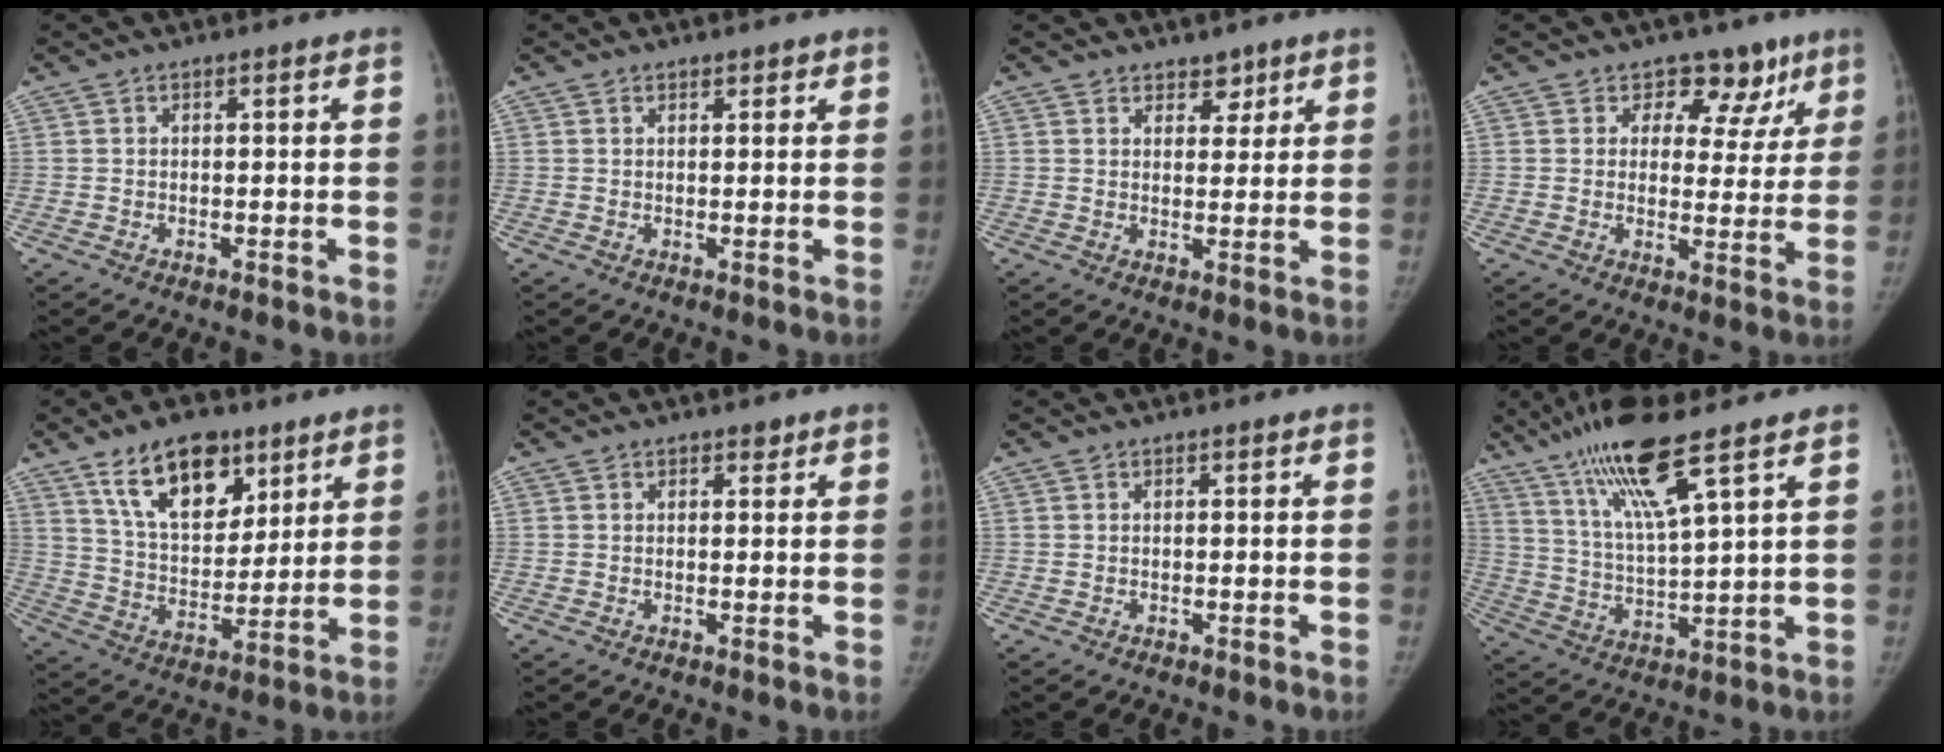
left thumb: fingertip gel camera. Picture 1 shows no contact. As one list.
[{"total": 1.3, "force": [1.0, 0.7, 0.5], "torque": [0.005, -0.005, 0.011]}, {"total": 3.3, "force": [2.4, 2.0, 0.9], "torque": [0.013, -0.015, 0.035]}, {"total": 9.0, "force": [6.0, 6.4, 2.0], "torque": [0.028, -0.024, 0.065]}, {"total": 16.2, "force": [9.6, 8.8, 9.6], "torque": [-0.114, -0.050, 0.171]}, {"total": 1.2, "force": [0.9, 0.7, 0.4], "torque": [0.005, -0.006, 0.010]}, {"total": 0.0}, {"total": 14.0, "force": [9.0, 1.5, 10.7], "torque": [-0.206, -0.039, 0.179]}]